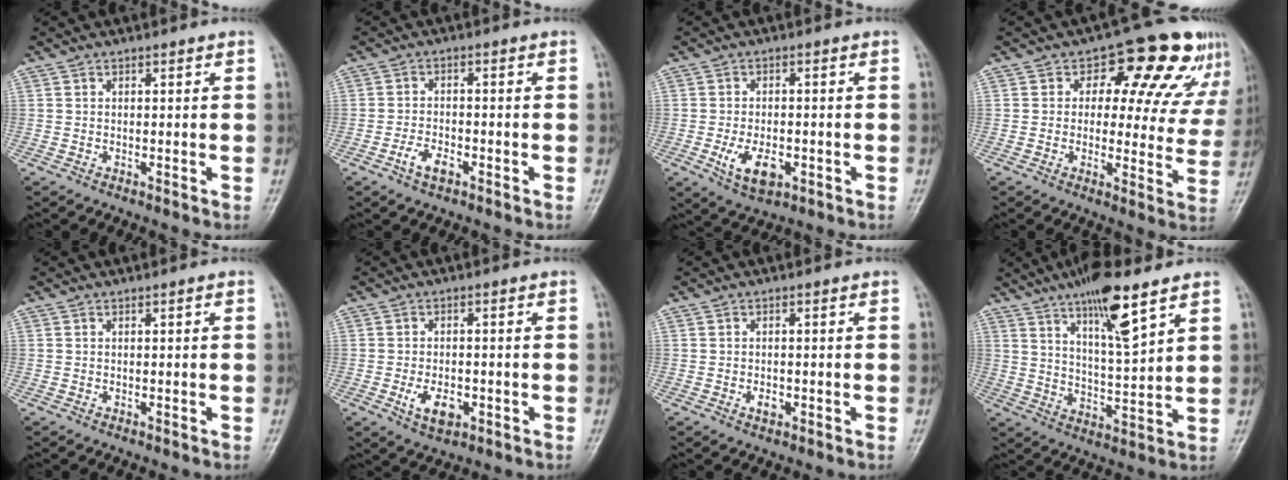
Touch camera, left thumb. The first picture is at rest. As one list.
[{"total": 3.8, "force": [-2.1, 2.0, 2.5], "torque": [-0.045, 0.015, -0.039]}, {"total": 6.9, "force": [-2.2, 4.0, 5.2], "torque": [-0.086, 0.000, -0.029]}, {"total": 15.8, "force": [8.4, 9.0, 9.9], "torque": [-0.056, -0.019, 0.092]}, {"total": 0.0}, {"total": 5.4, "force": [-1.7, 3.3, 4.0], "torque": [-0.063, 0.000, -0.024]}, {"total": 1.8, "force": [-0.6, 1.2, 1.2], "torque": [-0.011, 0.002, -0.007]}, {"total": 12.9, "force": [7.9, 2.8, 9.8], "torque": [-0.154, -0.043, 0.136]}]